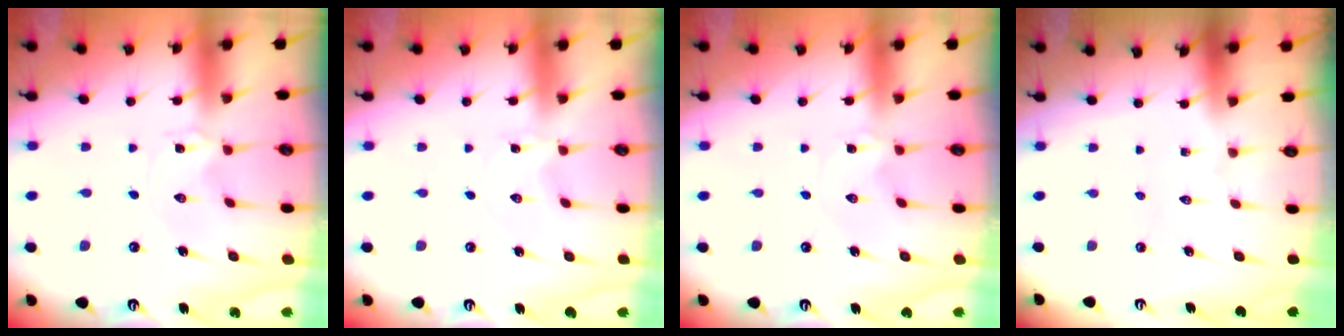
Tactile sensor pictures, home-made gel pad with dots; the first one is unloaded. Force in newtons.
{"total": 0.0}
{"total": 0.8, "press": 0.8, "slide": 0.1}
{"total": 0.0}